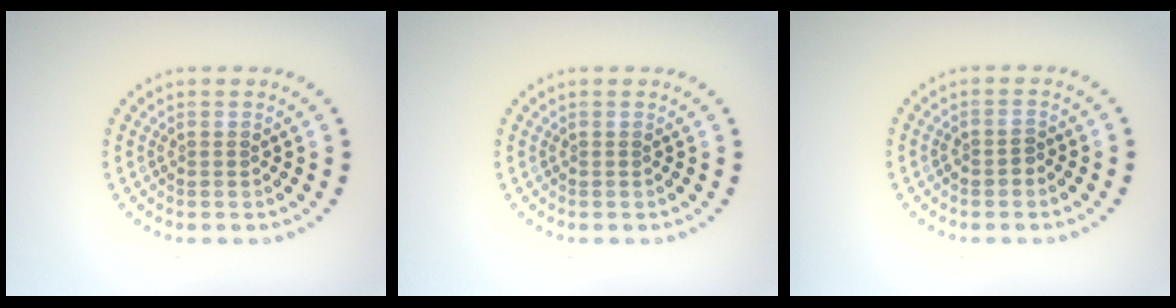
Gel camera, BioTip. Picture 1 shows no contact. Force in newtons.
{"total": 0.0}
{"total": 1.1, "press": 1.0, "slide": 0.4}